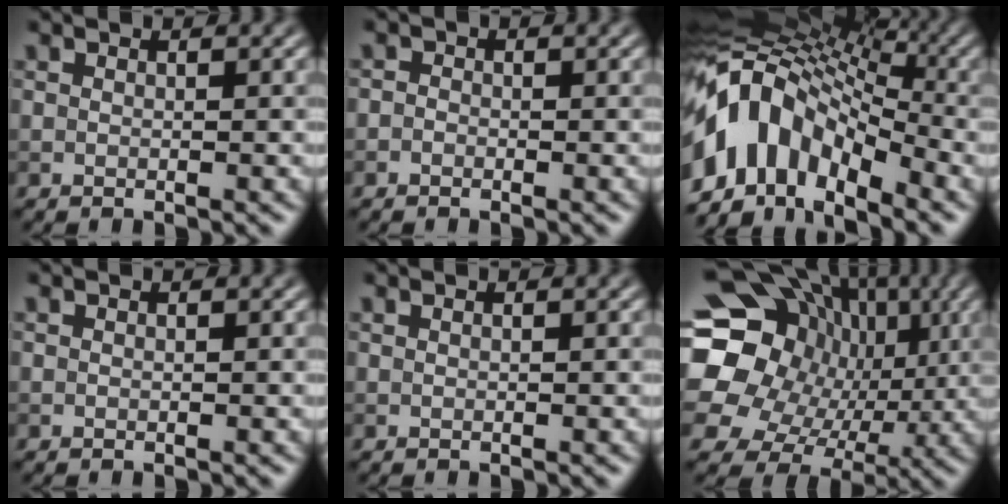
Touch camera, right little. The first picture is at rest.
{"total": 0.7, "force": [-0.4, 0.5, 0.2], "torque": [0.000, -0.004, -0.012]}
{"total": 12.0, "force": [-4.2, 7.4, 8.4], "torque": [-0.148, 0.017, -0.090]}
{"total": 0.0}
{"total": 0.0}
{"total": 19.9, "force": [3.4, 17.5, 8.9], "torque": [-0.201, 0.033, 0.036]}